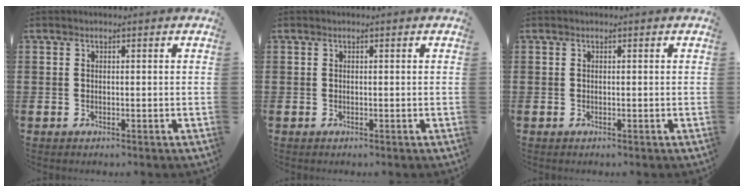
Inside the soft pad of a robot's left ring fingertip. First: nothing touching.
{"total": 0.0}
{"total": 0.0}